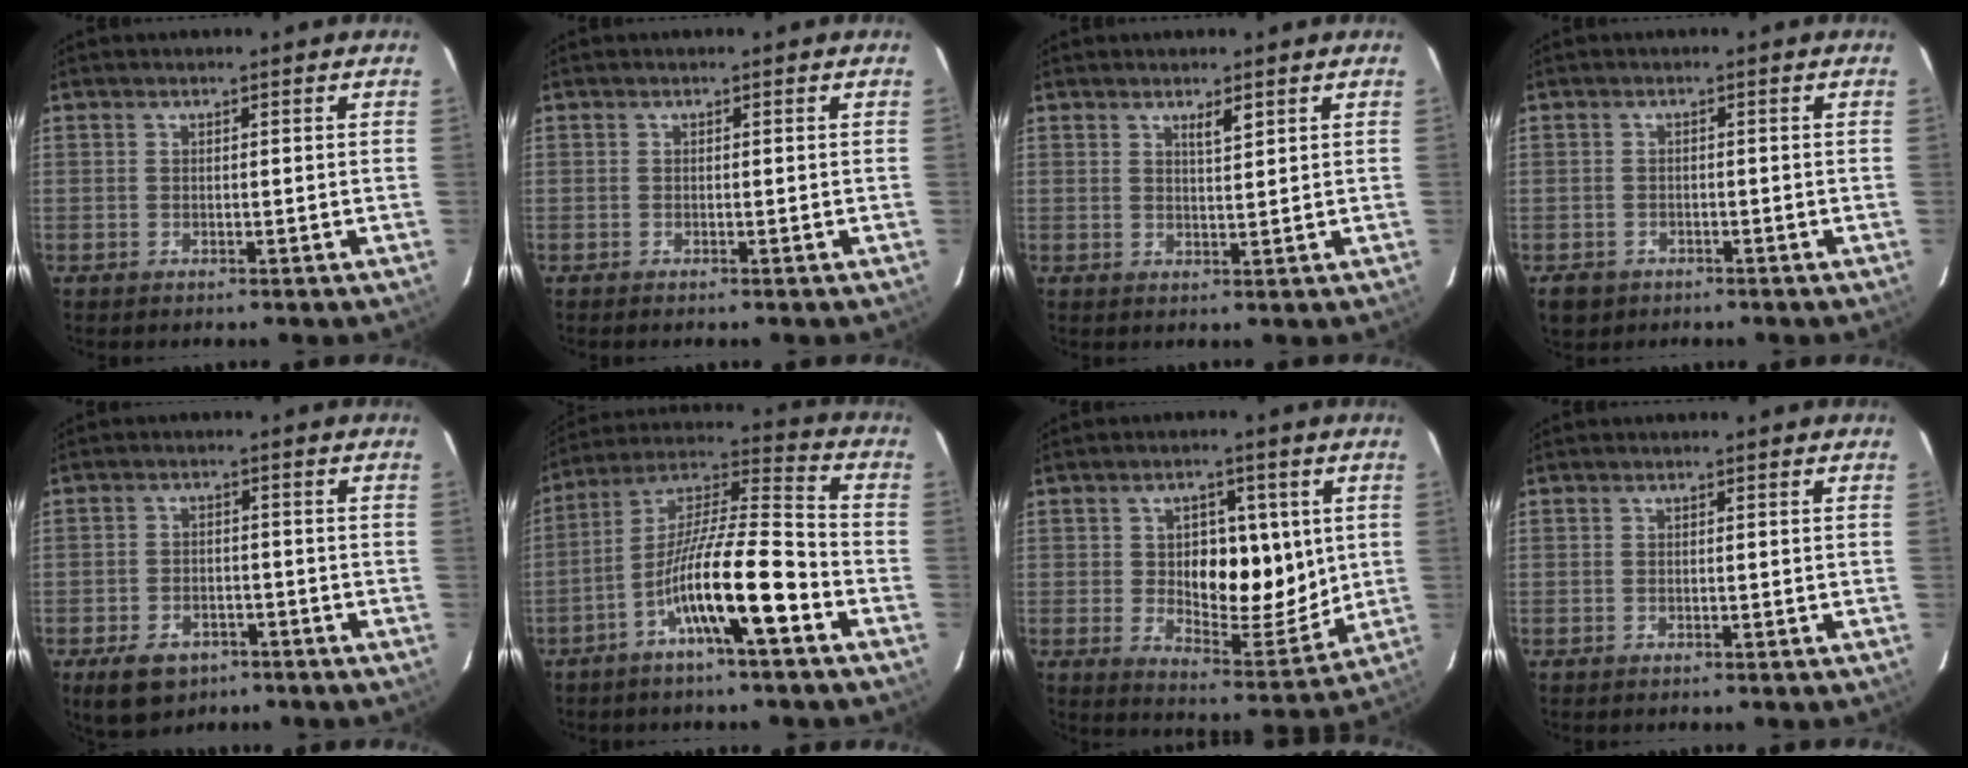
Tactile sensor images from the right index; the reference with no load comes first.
{"total": 0.5, "force": [-0.4, -0.1, 0.3], "torque": [-0.004, 0.000, -0.008]}
{"total": 2.0, "force": [1.3, 0.2, 1.4], "torque": [-0.028, -0.002, 0.024]}
{"total": 3.5, "force": [-2.0, 2.8, 0.5], "torque": [-0.014, 0.002, -0.031]}
{"total": 6.6, "force": [-4.1, 4.2, 3.1], "torque": [-0.061, -0.001, -0.057]}
{"total": 14.3, "force": [-6.4, 1.0, 12.8], "torque": [-0.236, 0.008, -0.116]}
{"total": 11.7, "force": [1.6, 5.9, 10.0], "torque": [-0.139, 0.003, 0.037]}
{"total": 0.0}